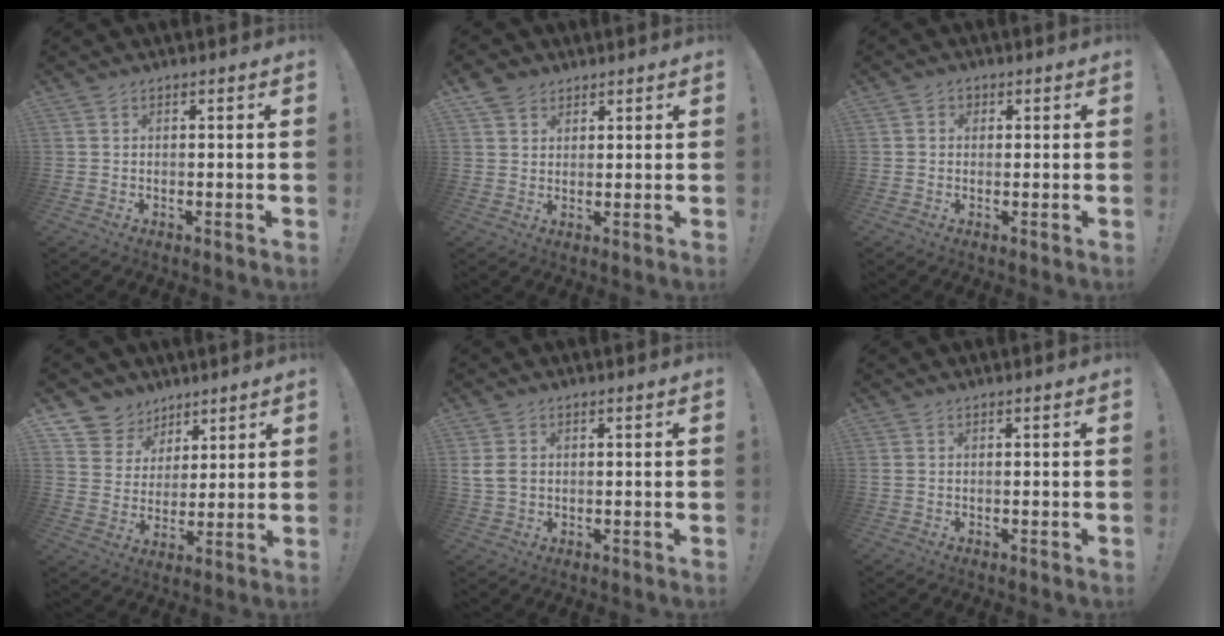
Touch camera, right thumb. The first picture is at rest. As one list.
[{"total": 4.5, "force": [2.9, 3.4, 0.8], "torque": [-0.009, -0.013, 0.055]}, {"total": 2.0, "force": [-0.1, 1.9, 0.8], "torque": [-0.010, 0.004, -0.002]}, {"total": 9.7, "force": [6.0, 7.5, 1.1], "torque": [-0.026, -0.046, 0.123]}, {"total": 4.3, "force": [1.0, 3.3, 2.7], "torque": [-0.054, 0.002, 0.022]}, {"total": 0.7, "force": [0.3, 0.3, 0.5], "torque": [-0.016, 0.003, 0.007]}]